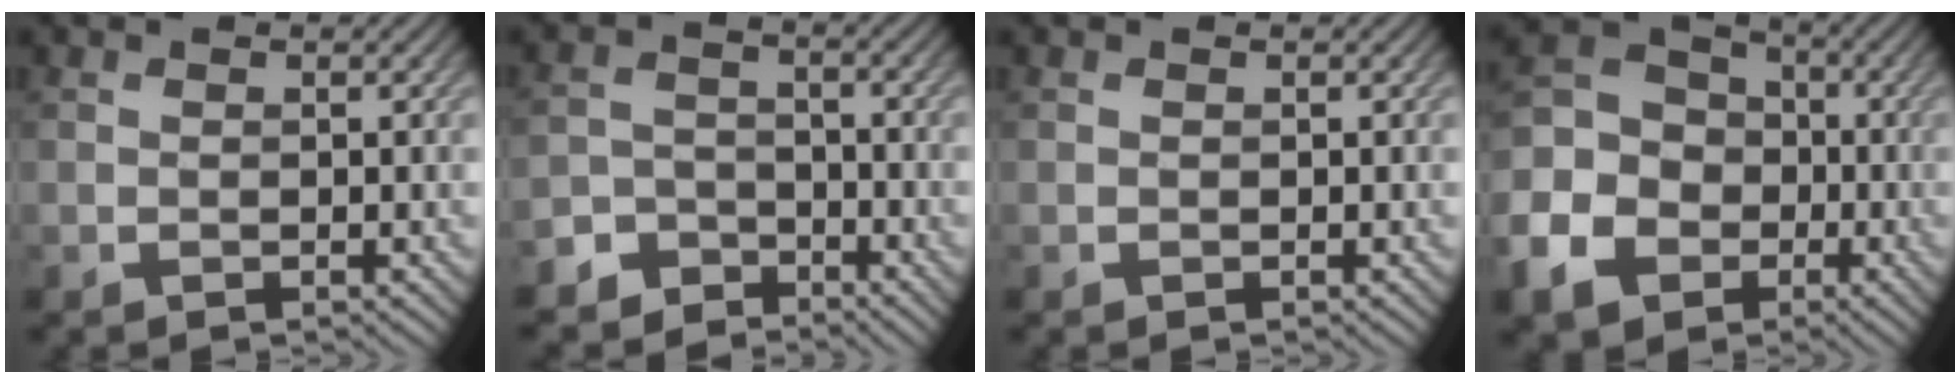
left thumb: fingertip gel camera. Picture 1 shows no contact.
{"total": 4.8, "force": [-4.1, 2.5, 0.4], "torque": [-0.008, -0.001, -0.084]}
{"total": 0.0}
{"total": 12.1, "force": [-4.6, 9.9, 5.2], "torque": [-0.177, -0.041, -0.099]}